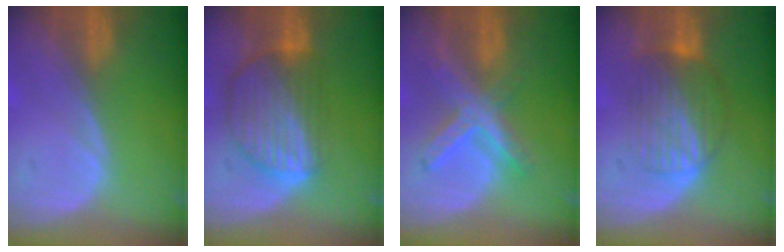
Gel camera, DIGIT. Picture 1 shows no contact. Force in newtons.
{"total": 9.2, "press": 7.9, "slide": 4.7}
{"total": 6.9, "press": 6.2, "slide": 3.1}
{"total": 7.6, "press": 6.9, "slide": 3.2}